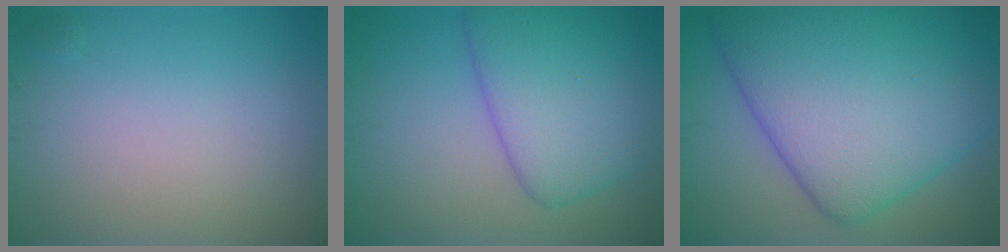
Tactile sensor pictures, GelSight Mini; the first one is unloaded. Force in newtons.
{"total": 7.2, "press": 7.2, "slide": 0.2}
{"total": 14.2, "press": 14.2, "slide": 0.2}